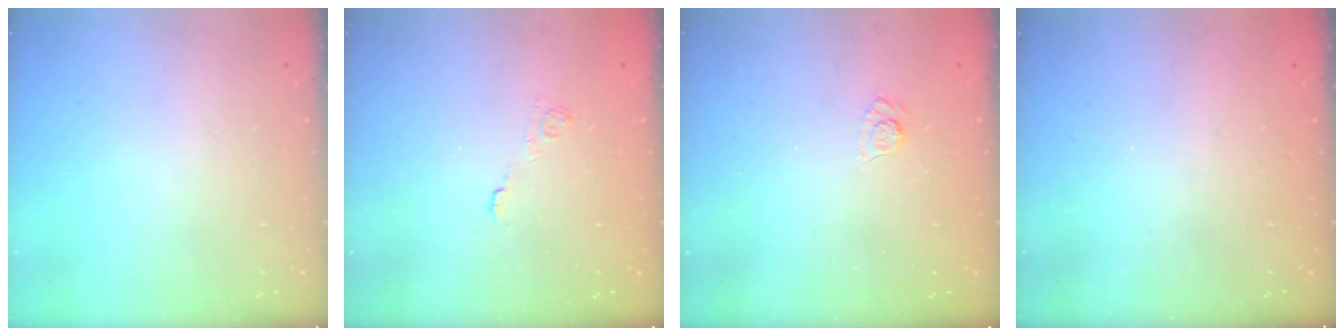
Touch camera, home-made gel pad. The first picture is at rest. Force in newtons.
{"total": 2.2, "press": 1.7, "slide": 1.4}
{"total": 4.0, "press": 3.7, "slide": 1.4}
{"total": 2.4, "press": 2.3, "slide": 0.8}